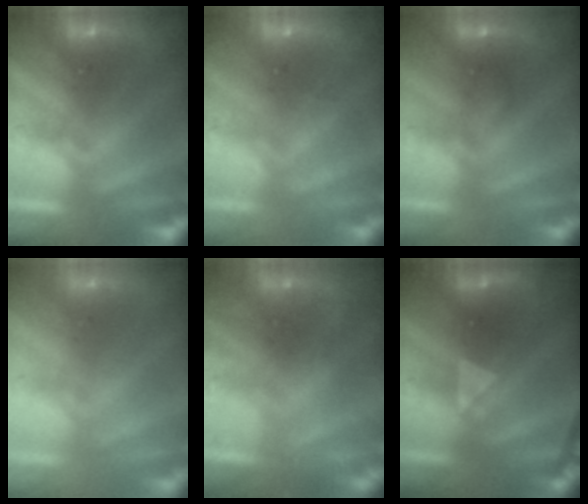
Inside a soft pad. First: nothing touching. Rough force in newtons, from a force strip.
{"total": 2.2}
{"total": 2.2}
{"total": 2.5}
{"total": 2.2}
{"total": 2.3}